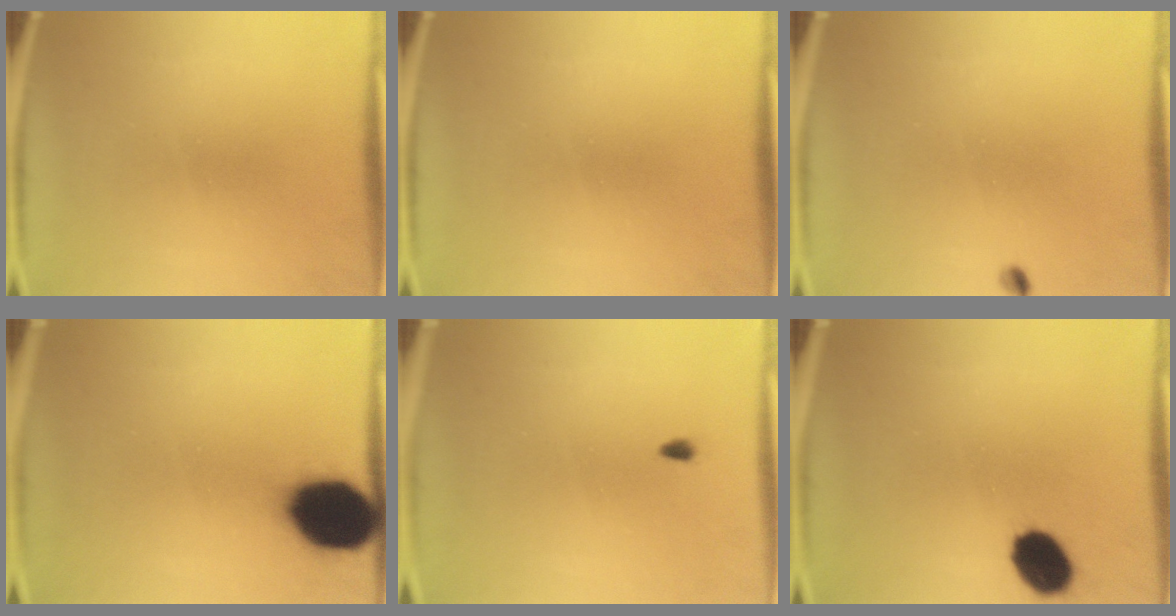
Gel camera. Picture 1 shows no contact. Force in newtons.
{"total": 0.0}
{"total": 1.0}
{"total": 17.0}
{"total": 0.6}
{"total": 9.2}